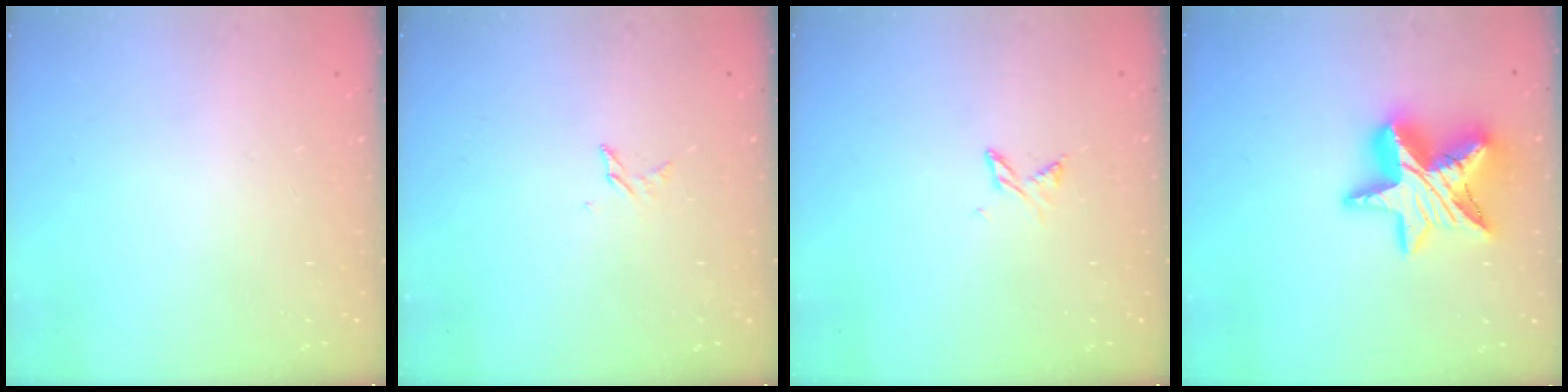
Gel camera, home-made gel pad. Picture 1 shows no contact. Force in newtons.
{"total": 3.5, "press": 3.5, "slide": 0.4}
{"total": 2.9, "press": 2.8, "slide": 0.5}
{"total": 17.2, "press": 17.1, "slide": 1.2}